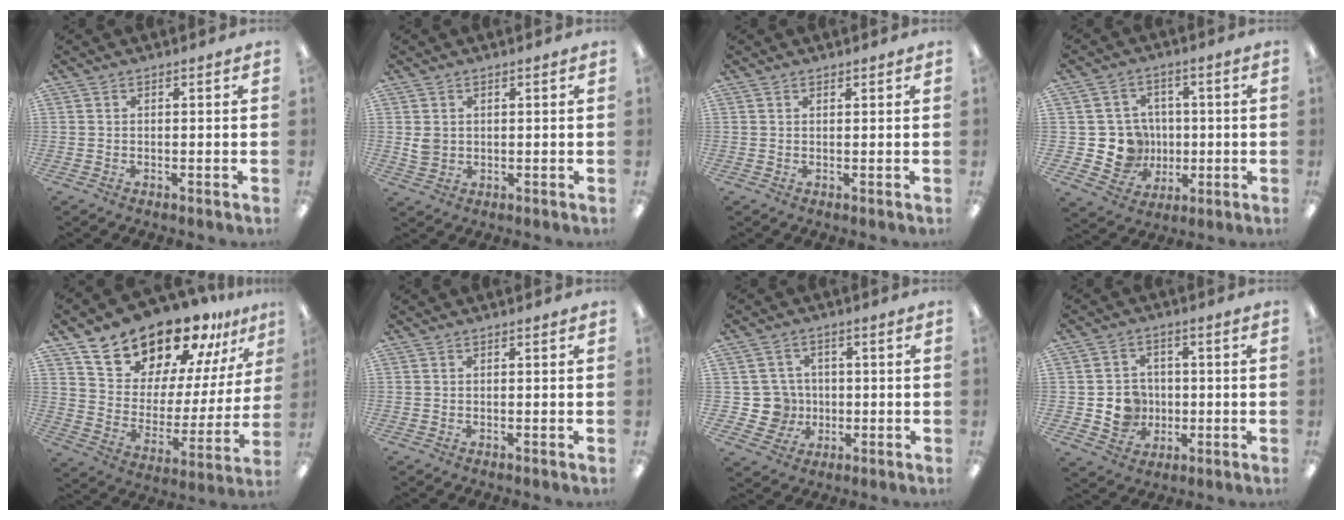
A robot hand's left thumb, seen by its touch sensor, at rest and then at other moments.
{"total": 3.0, "force": [0.9, 2.6, 1.2], "torque": [-0.017, 0.001, 0.016]}
{"total": 0.7, "force": [0.6, 0.3, 0.2], "torque": [-0.005, 0.000, 0.011]}
{"total": 10.2, "force": [-0.4, 9.8, 2.9], "torque": [-0.066, 0.011, 0.008]}
{"total": 19.3, "force": [16.8, 8.0, 5.0], "torque": [-0.100, -0.133, 0.302]}
{"total": 0.0}
{"total": 7.8, "force": [-0.4, 7.6, 1.6], "torque": [-0.047, 0.010, 0.001]}
{"total": 7.5, "force": [-0.9, 7.1, 2.3], "torque": [-0.051, 0.010, -0.009]}